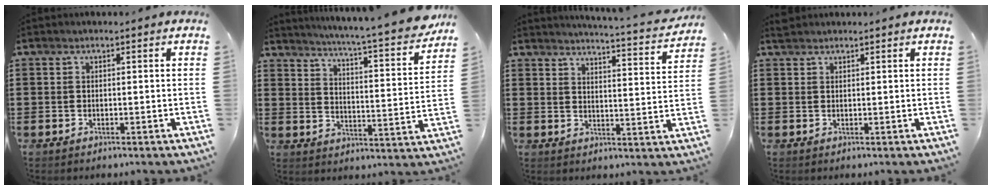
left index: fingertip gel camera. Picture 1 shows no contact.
{"total": 5.8, "force": [5.0, -0.8, 2.8], "torque": [-0.061, -0.050, 0.073]}
{"total": 3.9, "force": [3.7, -0.4, 1.1], "torque": [-0.031, -0.034, 0.057]}
{"total": 1.1, "force": [1.0, 0.4, 0.1], "torque": [-0.005, 0.002, 0.020]}